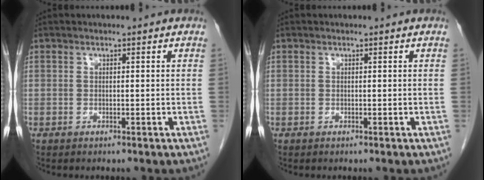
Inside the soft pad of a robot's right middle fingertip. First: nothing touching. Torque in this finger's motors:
{"motor_torque": [0.17, -0.12, -0.04, 0.00]}